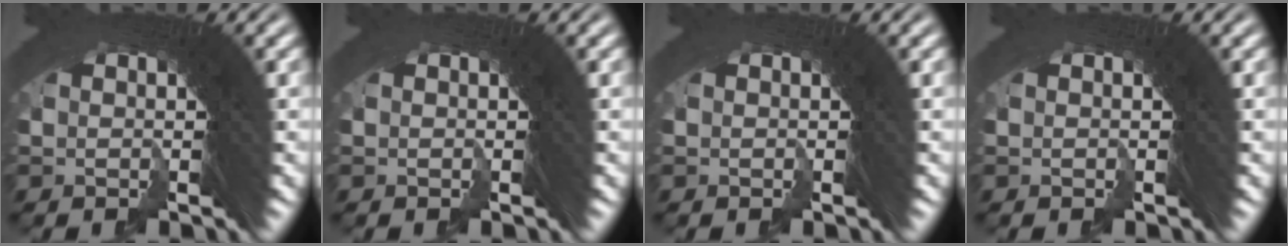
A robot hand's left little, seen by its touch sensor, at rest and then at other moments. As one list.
[{"total": 0.0}, {"total": 0.0}, {"total": 0.0}]